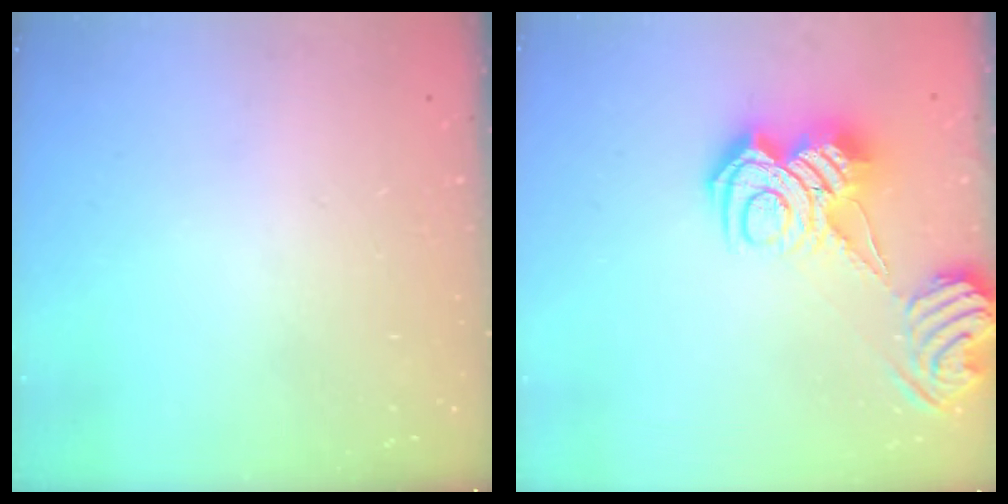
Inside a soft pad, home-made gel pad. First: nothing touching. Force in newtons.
{"total": 10.5, "press": 10.4, "slide": 0.9}